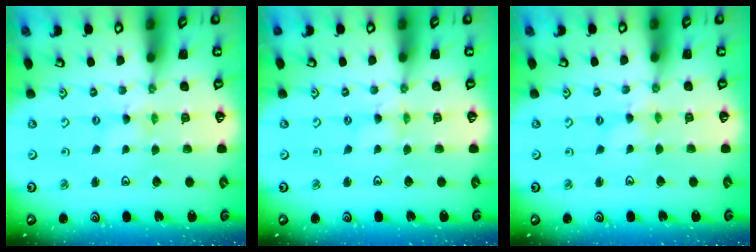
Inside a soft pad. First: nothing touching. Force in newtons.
{"total": 1.3, "press": 1.3, "slide": 0.2}
{"total": 1.3, "press": 1.3, "slide": 0.2}